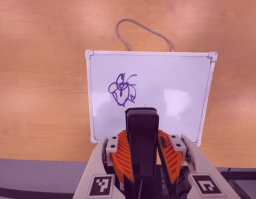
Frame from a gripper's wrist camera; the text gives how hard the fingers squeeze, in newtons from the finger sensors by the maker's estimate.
{"total": 8.8, "left": 6.7, "right": 10.9}